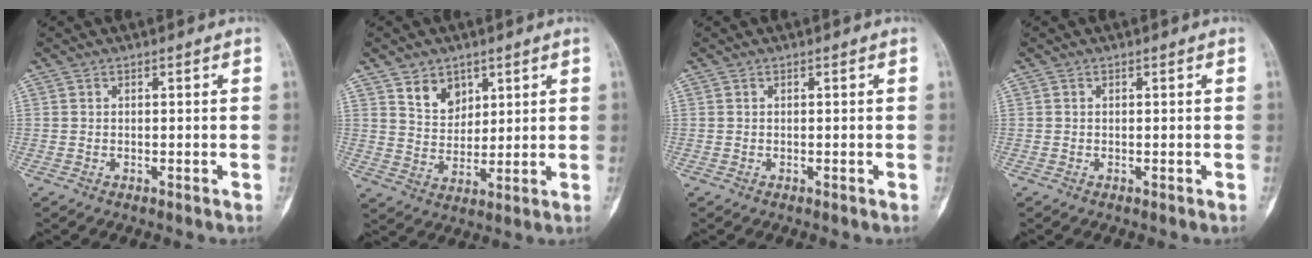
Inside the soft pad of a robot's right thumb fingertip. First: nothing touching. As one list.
[{"total": 6.7, "force": [3.9, 4.8, 2.7], "torque": [-0.020, -0.029, 0.077]}, {"total": 0.0}, {"total": 0.0}]